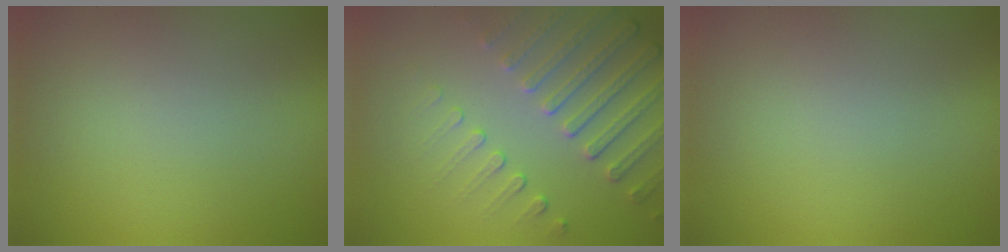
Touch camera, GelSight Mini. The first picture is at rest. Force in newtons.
{"total": 4.7, "press": 3.6, "slide": 2.9}
{"total": 0.0}